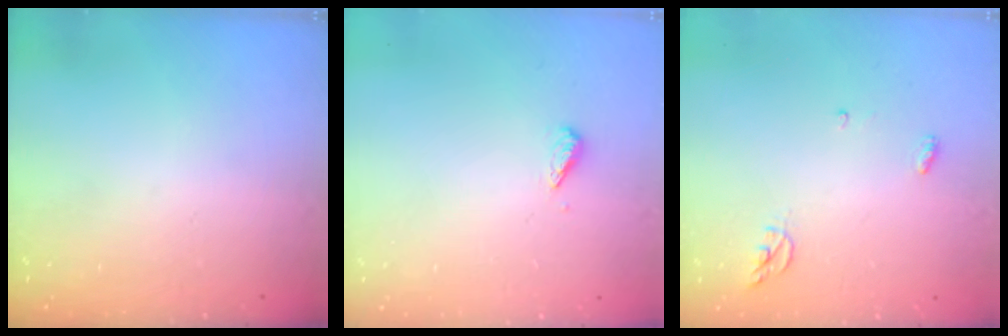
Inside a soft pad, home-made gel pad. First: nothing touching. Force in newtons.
{"total": 2.7, "press": 2.7, "slide": 0.6}
{"total": 4.9, "press": 4.9, "slide": 0.2}